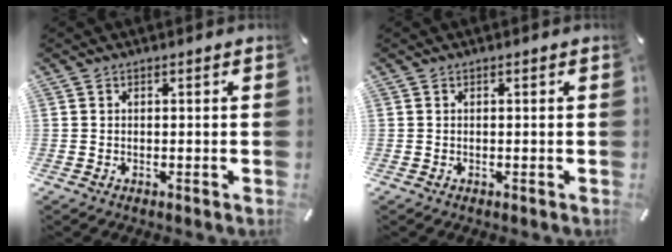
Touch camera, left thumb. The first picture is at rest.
{"total": 0.0}